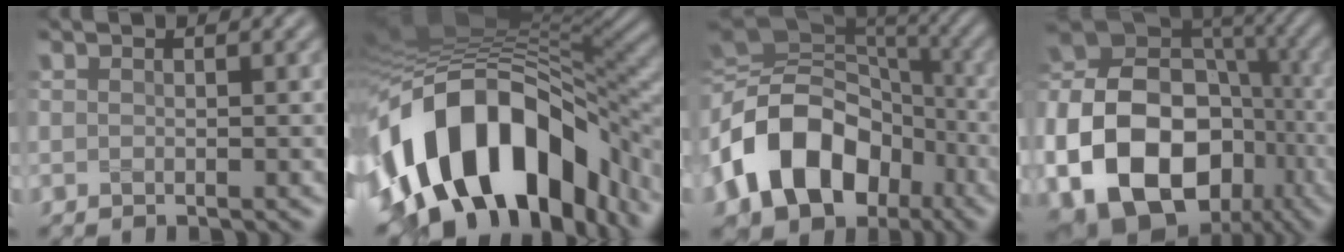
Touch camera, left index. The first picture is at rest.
{"total": 16.3, "force": [-6.2, 9.0, 12.0], "torque": [-0.218, 0.011, -0.098]}
{"total": 15.3, "force": [-4.9, 11.1, 9.3], "torque": [-0.192, -0.006, -0.093]}
{"total": 20.1, "force": [-6.0, 15.4, 11.5], "torque": [-0.226, -0.020, -0.109]}